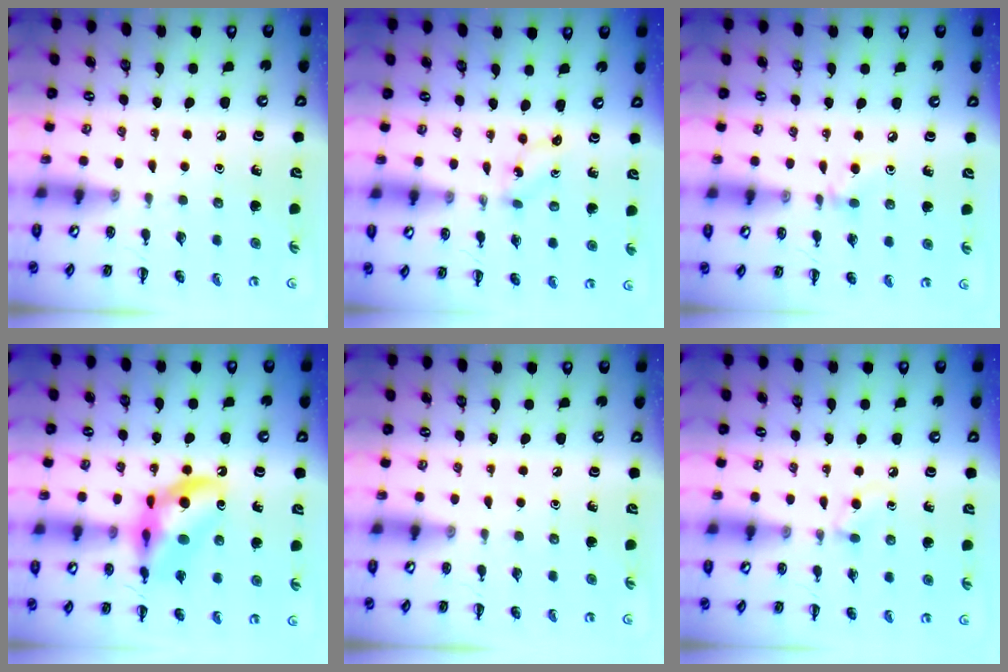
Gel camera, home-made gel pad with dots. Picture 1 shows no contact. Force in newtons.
{"total": 0.6, "press": 0.5, "slide": 0.2}
{"total": 5.5, "press": 5.2, "slide": 1.8}
{"total": 14.8, "press": 14.4, "slide": 3.3}
{"total": 0.0}
{"total": 3.3, "press": 2.9, "slide": 1.6}